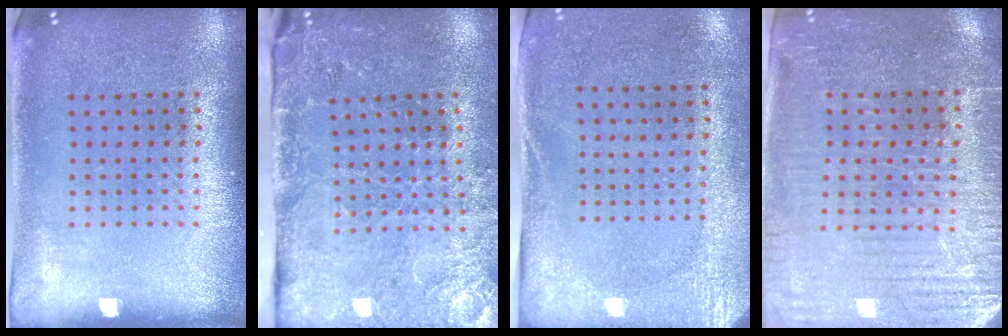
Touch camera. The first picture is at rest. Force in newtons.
{"total": 3.3, "press": 3.2, "slide": 0.7}
{"total": 2.7, "press": 2.1, "slide": 1.7}
{"total": 3.6, "press": 3.4, "slide": 1.3}